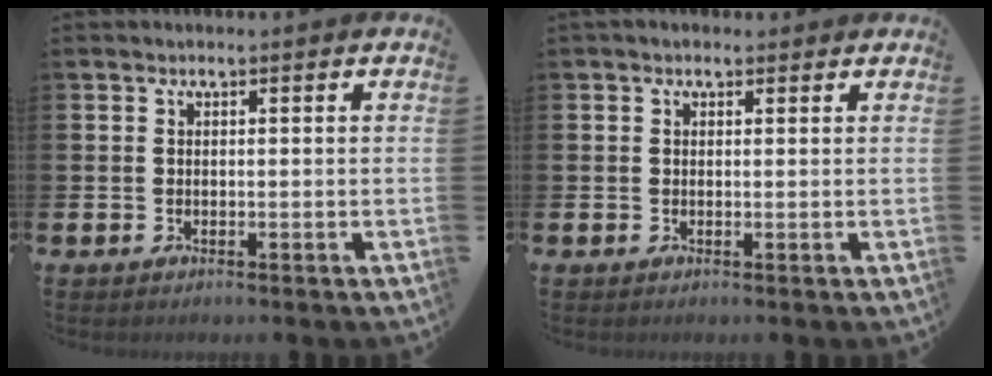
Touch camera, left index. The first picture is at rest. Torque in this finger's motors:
{"motor_torque": [0.89, -1.25, 0.53, 0.11]}